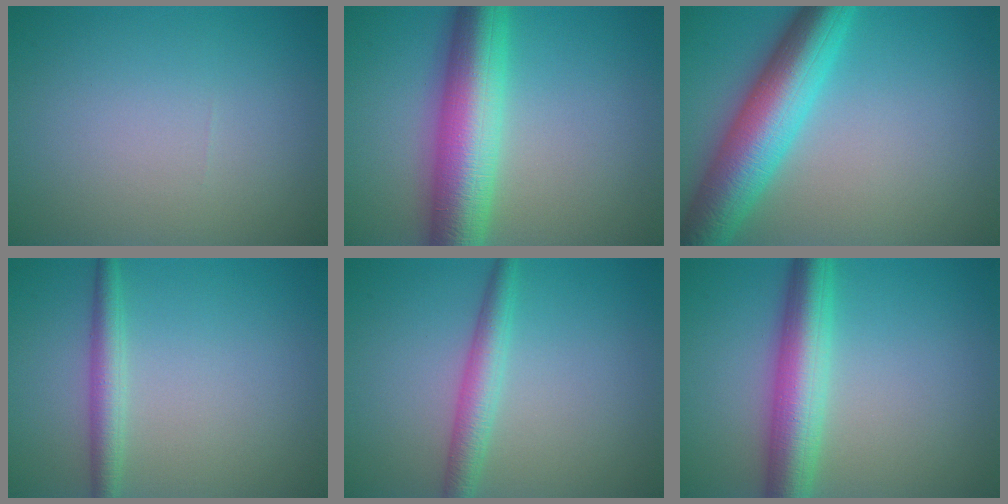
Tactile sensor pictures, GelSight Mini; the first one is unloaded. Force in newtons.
{"total": 9.4, "press": 9.4, "slide": 0.0}
{"total": 8.8, "press": 8.8, "slide": 0.0}
{"total": 2.4, "press": 2.4, "slide": 0.0}
{"total": 2.9, "press": 2.9, "slide": 0.0}
{"total": 6.3, "press": 6.3, "slide": 0.1}